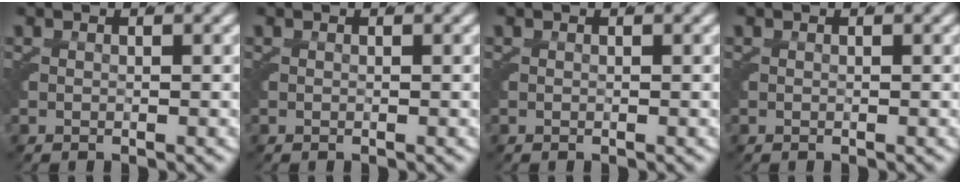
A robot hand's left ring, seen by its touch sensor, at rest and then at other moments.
{"total": 0.0}
{"total": 0.0}
{"total": 0.0}